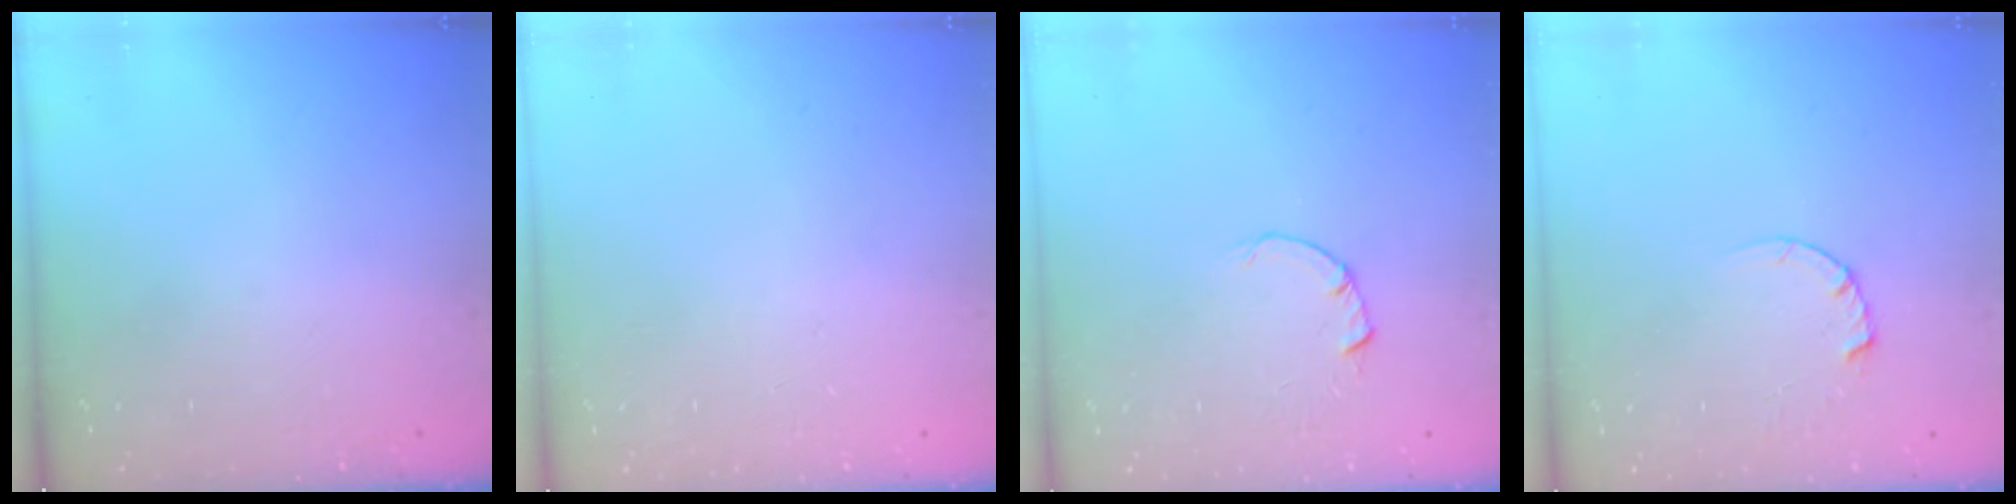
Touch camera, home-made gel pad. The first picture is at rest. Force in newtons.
{"total": 2.6, "press": 2.6, "slide": 0.2}
{"total": 1.8, "press": 1.7, "slide": 0.3}
{"total": 2.4, "press": 2.4, "slide": 0.3}